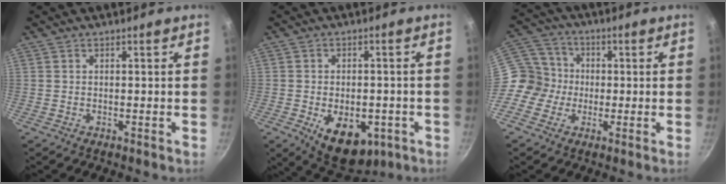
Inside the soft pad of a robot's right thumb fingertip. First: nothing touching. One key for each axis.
{"total": 12.5, "fx": -4.3, "fy": 7.6, "fz": 8.9, "tx": -0.095, "ty": 0.003, "tz": -0.044}
{"total": 9.1, "fx": -1.2, "fy": 8.6, "fz": 2.7, "tx": -0.014, "ty": 0.029, "tz": -0.045}